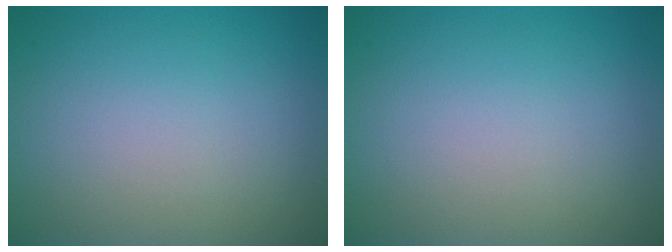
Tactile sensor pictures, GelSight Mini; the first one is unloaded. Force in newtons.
{"total": 0.0}